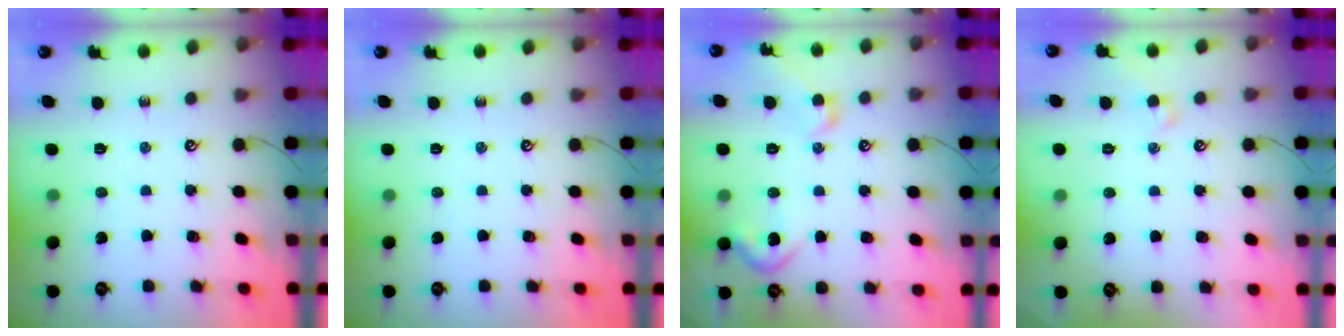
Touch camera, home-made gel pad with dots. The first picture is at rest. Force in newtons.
{"total": 0.0}
{"total": 6.4, "press": 6.3, "slide": 0.9}
{"total": 0.6, "press": 0.4, "slide": 0.5}